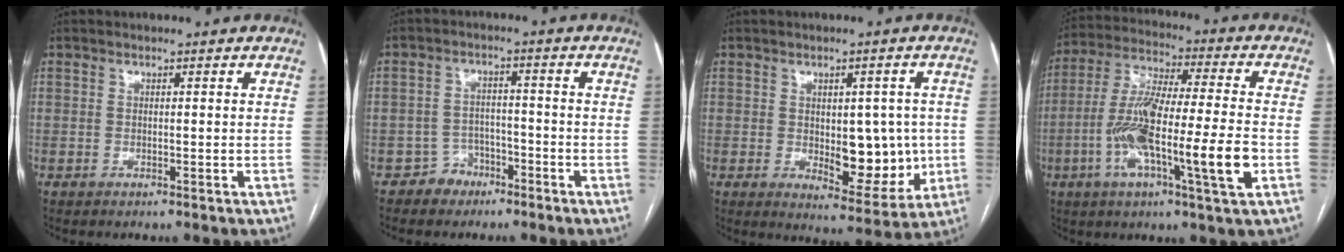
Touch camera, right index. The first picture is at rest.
{"total": 4.0, "force": [-2.7, 3.0, 0.1], "torque": [0.004, 0.015, -0.045]}
{"total": 9.6, "force": [-0.6, 4.9, 8.2], "torque": [-0.092, 0.003, 0.008]}
{"total": 17.1, "force": [-4.5, 1.2, 16.4], "torque": [-0.305, -0.006, -0.083]}